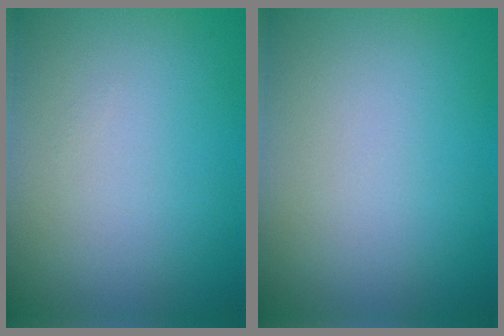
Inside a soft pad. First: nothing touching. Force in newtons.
{"total": 0.0}